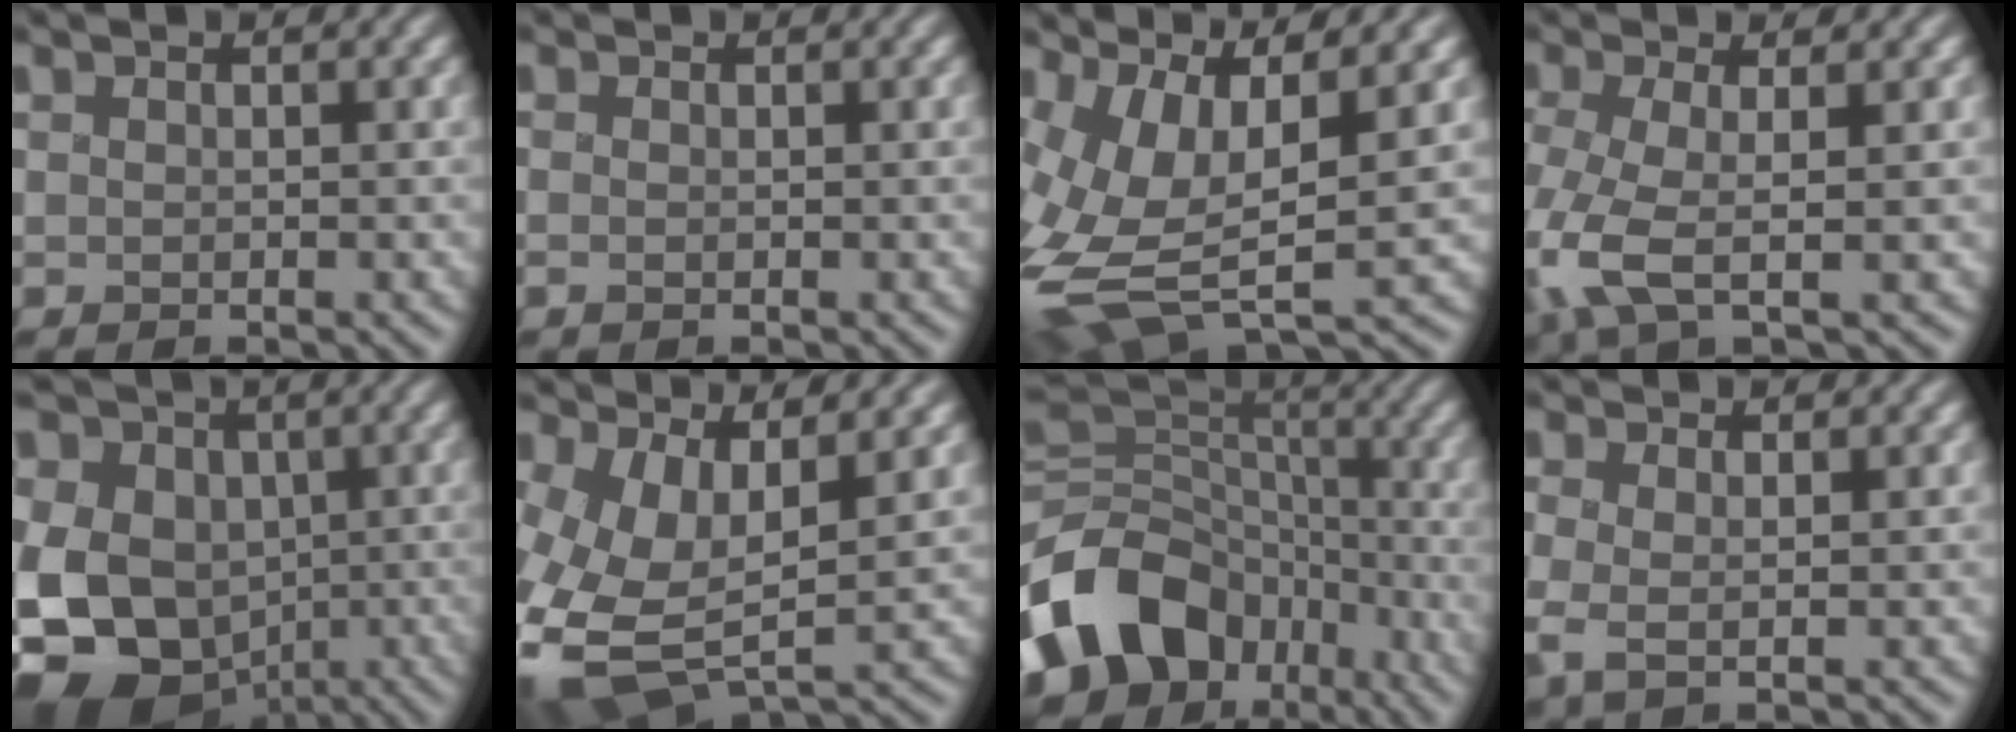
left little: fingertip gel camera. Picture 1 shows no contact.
{"total": 0.0}
{"total": 11.7, "force": [-0.9, 4.8, 10.7], "torque": [-0.257, -0.010, 0.003]}
{"total": 4.7, "force": [-1.7, 1.1, 4.2], "torque": [-0.112, -0.008, -0.033]}
{"total": 13.4, "force": [-4.0, 10.3, 7.6], "torque": [-0.140, -0.012, -0.079]}
{"total": 9.0, "force": [-1.4, 4.7, 7.6], "torque": [-0.194, -0.024, -0.011]}
{"total": 16.2, "force": [-8.7, 11.5, 7.4], "torque": [-0.183, -0.002, -0.147]}
{"total": 1.4, "force": [-0.3, 0.3, 1.4], "torque": [-0.033, -0.001, -0.002]}